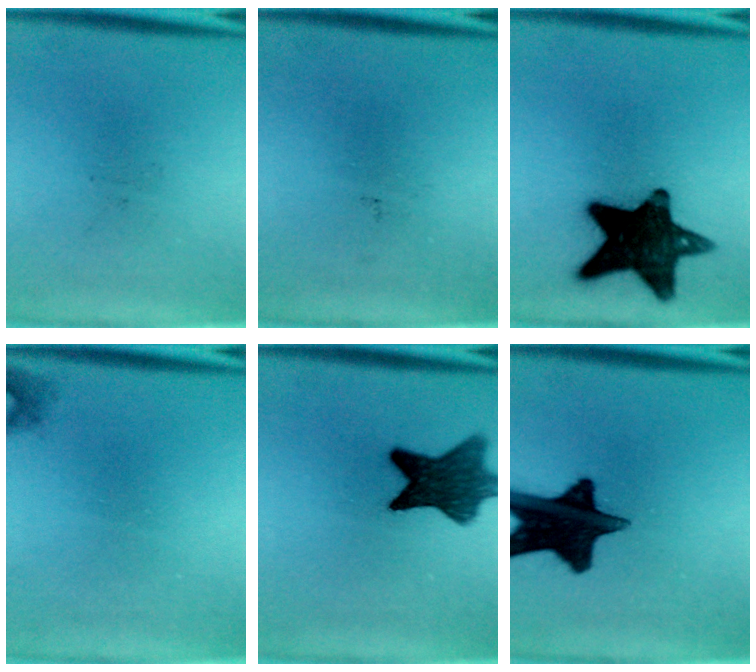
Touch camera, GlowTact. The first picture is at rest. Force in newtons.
{"total": 0.0}
{"total": 15.8}
{"total": 1.1}
{"total": 9.9}
{"total": 15.3}